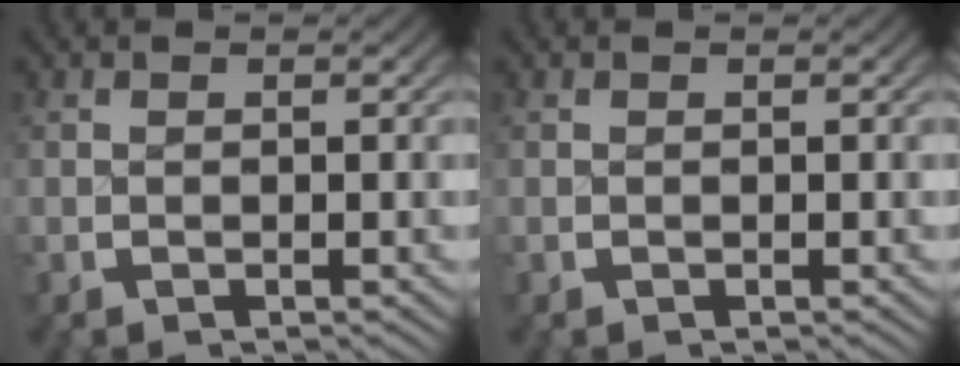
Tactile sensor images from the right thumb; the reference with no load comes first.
{"total": 0.0}